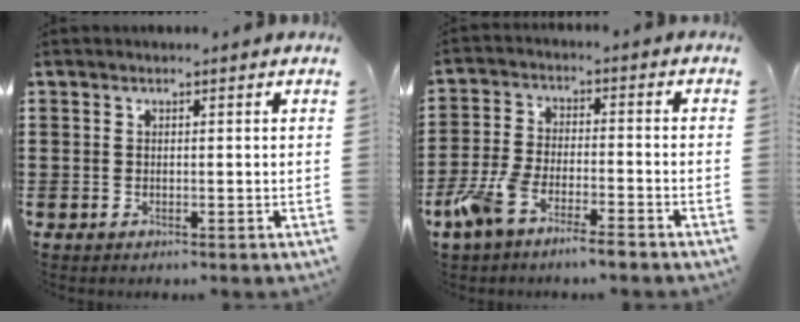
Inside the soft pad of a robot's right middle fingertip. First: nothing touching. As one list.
[{"total": 6.5, "force": [-5.0, 1.1, 3.9], "torque": [-0.106, -0.011, -0.102]}]